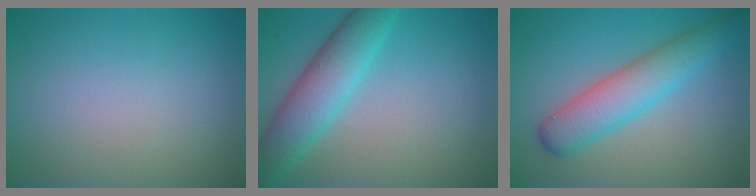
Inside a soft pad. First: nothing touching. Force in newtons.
{"total": 5.7, "press": 5.7, "slide": 0.1}
{"total": 5.2, "press": 5.2, "slide": 0.1}